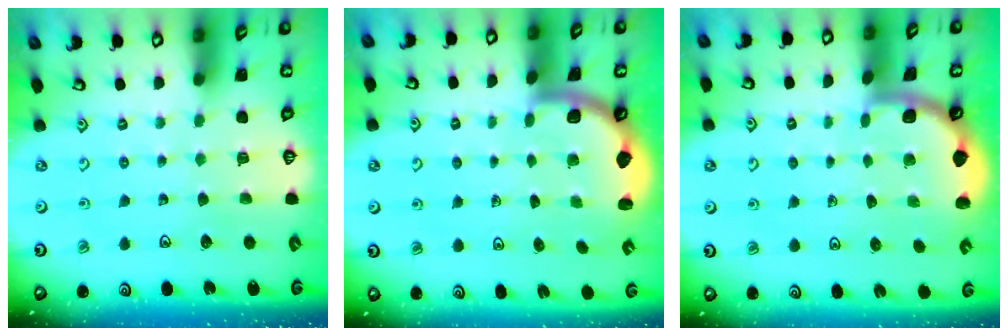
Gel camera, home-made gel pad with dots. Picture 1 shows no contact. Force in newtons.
{"total": 1.6, "press": 1.6, "slide": 0.1}
{"total": 1.8, "press": 1.8, "slide": 0.1}